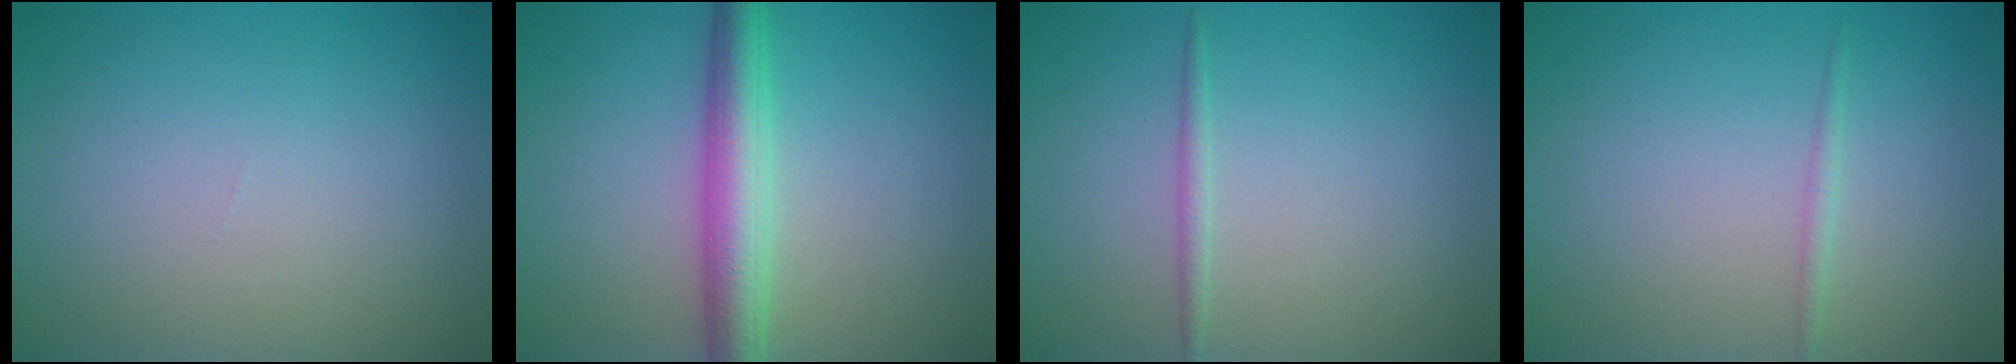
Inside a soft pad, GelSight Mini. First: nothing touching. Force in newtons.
{"total": 4.8, "press": 4.8, "slide": 0.2}
{"total": 0.9, "press": 0.9, "slide": 0.1}
{"total": 0.7, "press": 0.7, "slide": 0.0}